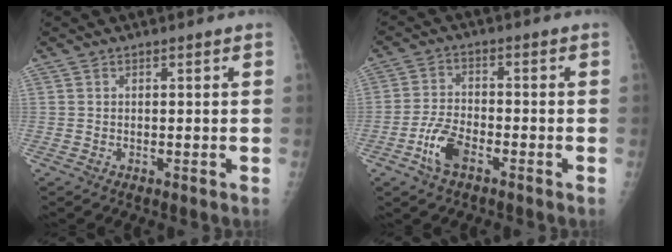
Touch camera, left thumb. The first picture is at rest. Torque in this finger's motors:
{"motor_torque": [0.10, 0.07, 0.57, 0.63, 0.11]}